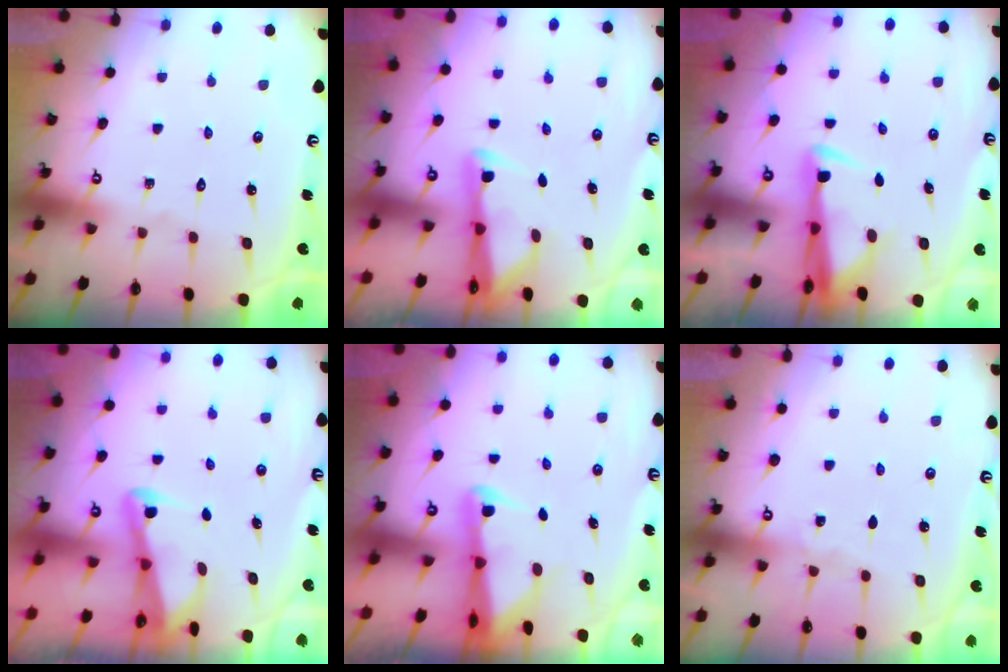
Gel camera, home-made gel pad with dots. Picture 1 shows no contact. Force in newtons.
{"total": 2.7, "press": 2.7, "slide": 0.4}
{"total": 3.3, "press": 3.2, "slide": 0.8}
{"total": 3.0, "press": 3.0, "slide": 0.4}
{"total": 2.6, "press": 2.6, "slide": 0.5}
{"total": 2.5, "press": 2.5, "slide": 0.4}